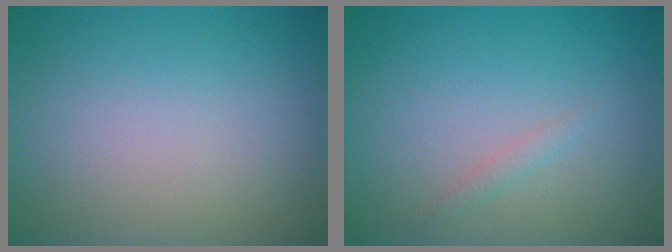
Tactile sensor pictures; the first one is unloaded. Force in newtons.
{"total": 0.7, "press": 0.7, "slide": 0.1}